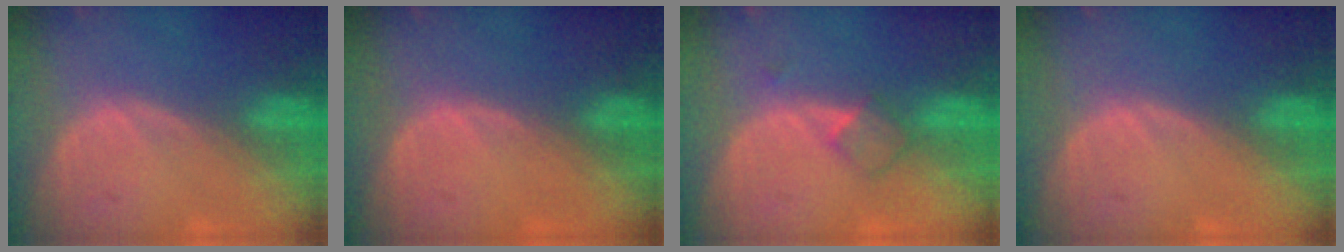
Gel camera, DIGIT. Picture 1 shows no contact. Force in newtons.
{"total": 0.0}
{"total": 3.0, "press": 2.7, "slide": 1.2}
{"total": 0.0}